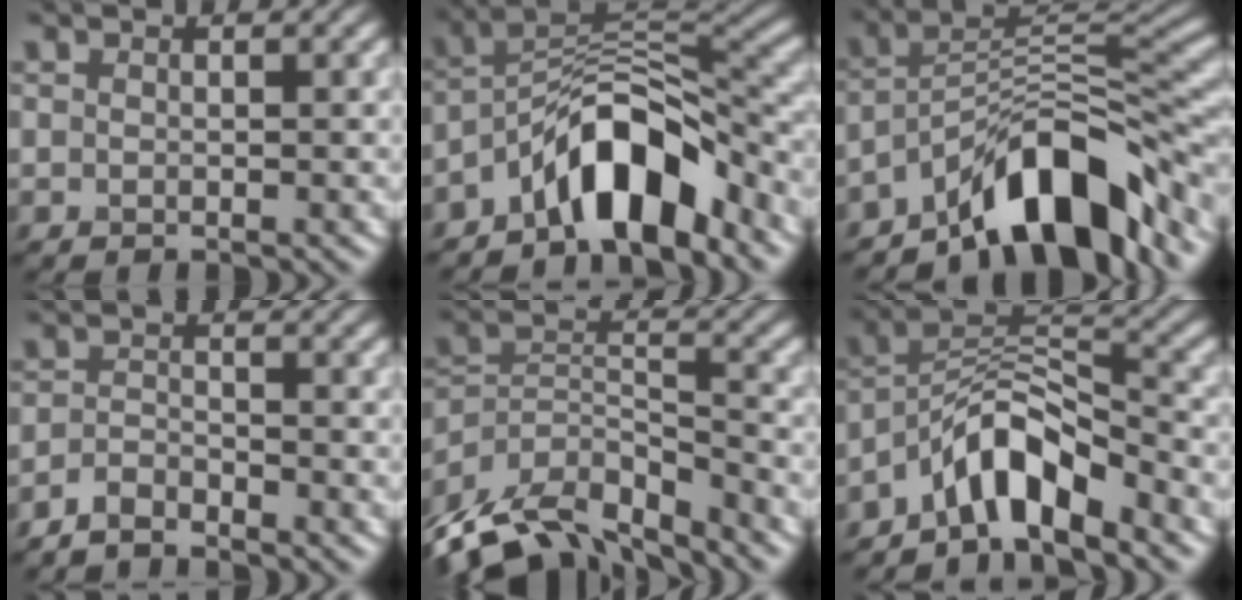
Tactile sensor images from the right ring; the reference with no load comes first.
{"total": 8.2, "force": [-5.0, 2.9, 5.8], "torque": [-0.085, 0.015, -0.096]}
{"total": 10.1, "force": [-6.7, 3.1, 6.9], "torque": [-0.090, 0.017, -0.122]}
{"total": 2.3, "force": [-2.2, 0.4, 0.6], "torque": [-0.013, 0.002, -0.049]}
{"total": 12.8, "force": [-10.4, 5.0, 5.5], "torque": [-0.107, -0.010, -0.171]}
{"total": 6.4, "force": [-4.5, 2.1, 4.1], "torque": [-0.062, 0.012, -0.091]}